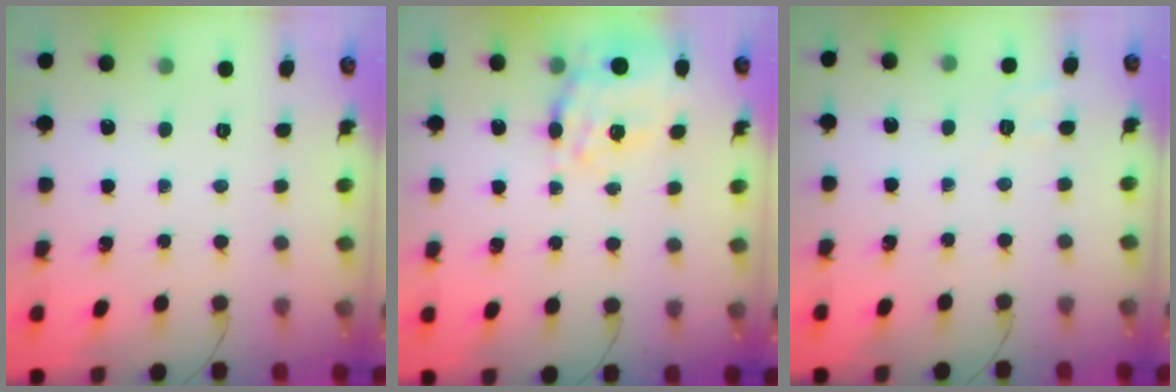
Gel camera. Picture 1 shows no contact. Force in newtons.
{"total": 16.7, "press": 16.3, "slide": 3.5}
{"total": 2.4, "press": 1.7, "slide": 1.7}